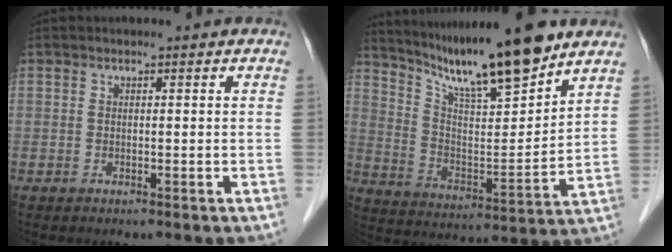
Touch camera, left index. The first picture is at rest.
{"total": 16.3, "force": [13.4, 0.8, 9.2], "torque": [-0.157, -0.008, 0.236]}